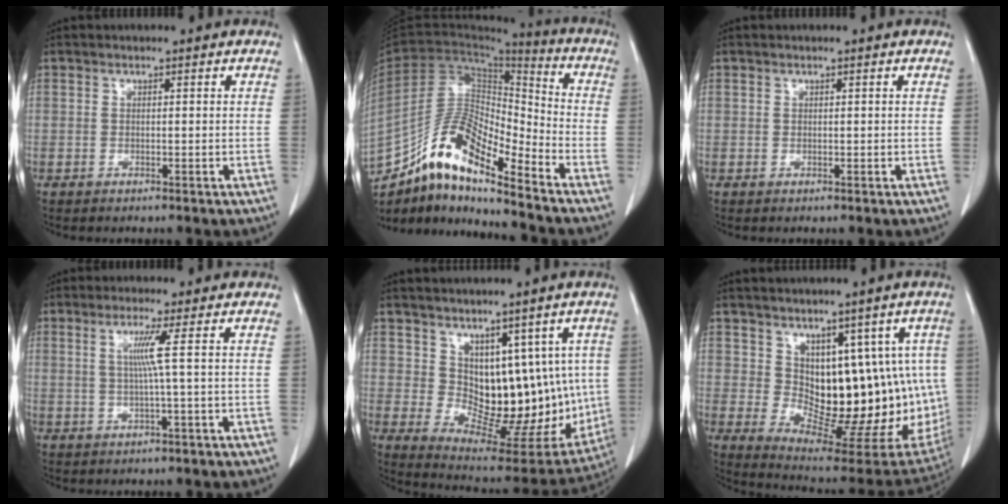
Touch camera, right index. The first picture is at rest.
{"total": 14.4, "force": [-11.0, 2.9, 8.9], "torque": [-0.164, 0.031, -0.196]}
{"total": 0.0}
{"total": 3.5, "force": [0.5, -1.3, 3.2], "torque": [-0.065, -0.001, 0.012]}
{"total": 14.7, "force": [2.5, 8.6, 11.7], "torque": [-0.139, 0.000, 0.066]}
{"total": 16.4, "force": [2.0, 8.7, 13.7], "torque": [-0.165, -0.001, 0.054]}